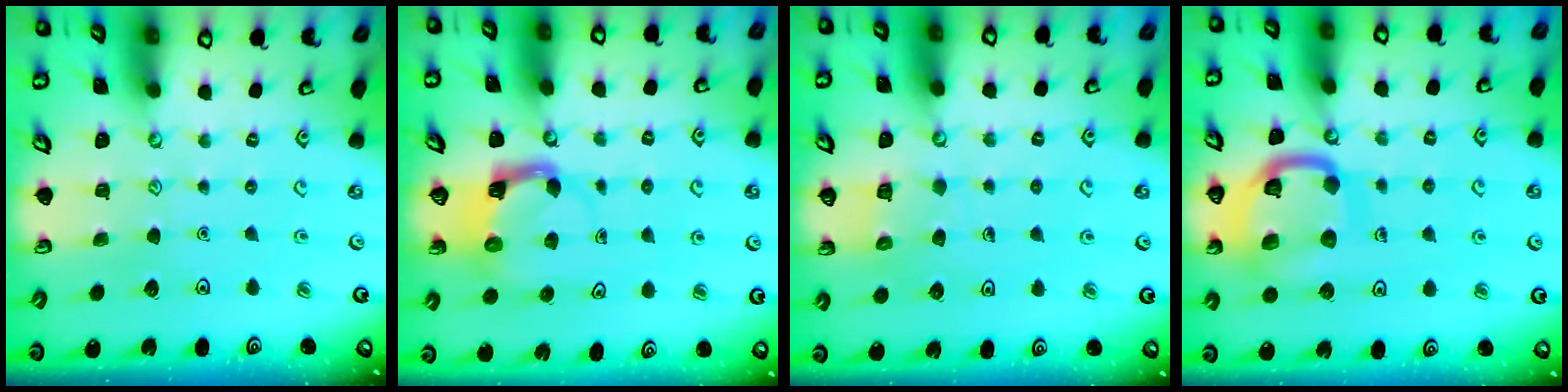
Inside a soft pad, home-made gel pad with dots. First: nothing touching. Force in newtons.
{"total": 3.9, "press": 3.9, "slide": 0.7}
{"total": 5.3, "press": 5.3, "slide": 0.4}
{"total": 15.2, "press": 15.1, "slide": 1.7}